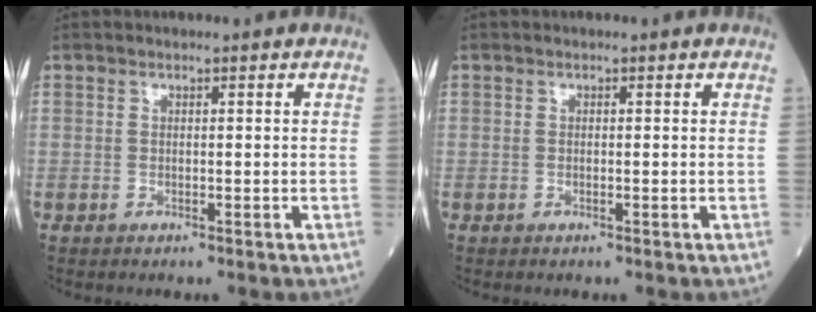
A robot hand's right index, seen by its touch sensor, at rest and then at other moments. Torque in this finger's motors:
{"motor_torque": [-0.13, -0.15, -0.04, 0.01]}